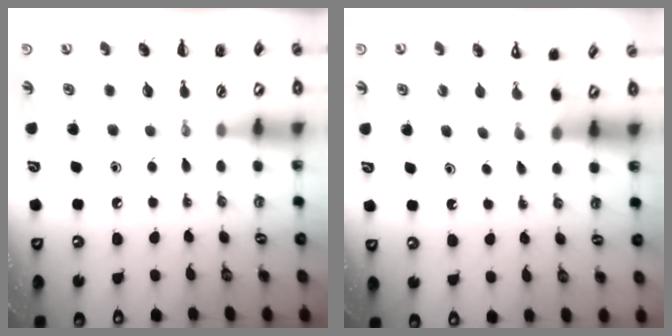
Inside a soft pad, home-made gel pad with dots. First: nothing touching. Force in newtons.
{"total": 3.5, "press": 3.3, "slide": 1.1}